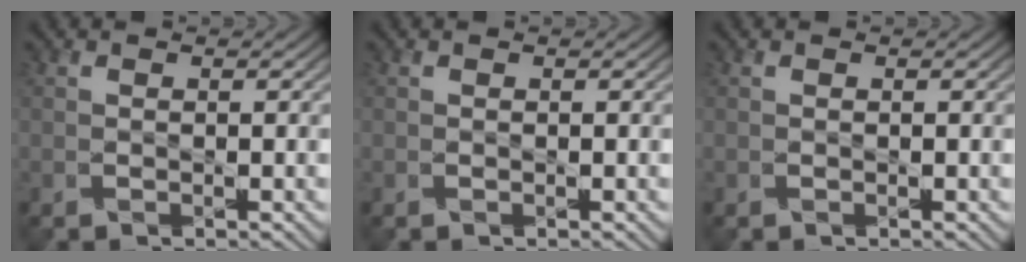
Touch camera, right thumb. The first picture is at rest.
{"total": 0.0}
{"total": 0.0}